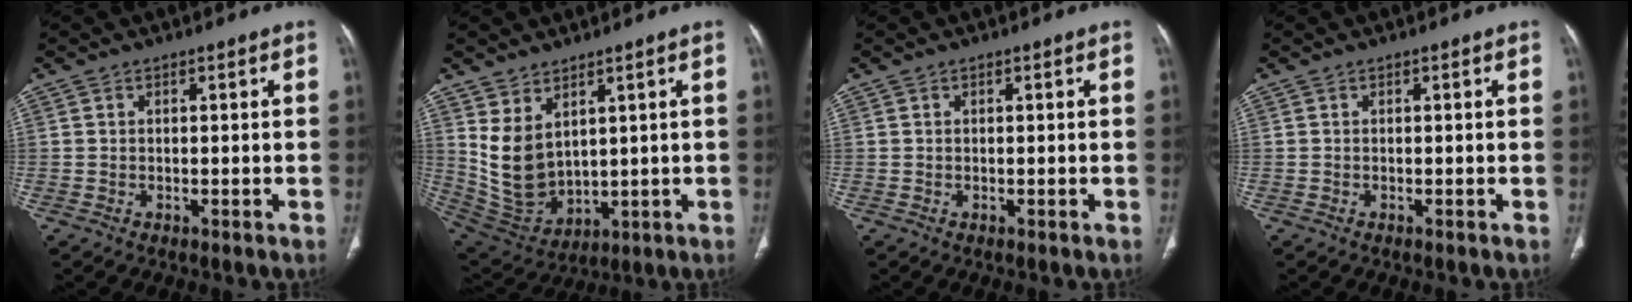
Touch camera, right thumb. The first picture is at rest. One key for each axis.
{"total": 10.8, "fx": 4.0, "fy": 6.9, "fz": 7.3, "tx": -0.119, "ty": -0.025, "tz": 0.108}
{"total": 0.0}
{"total": 0.0}